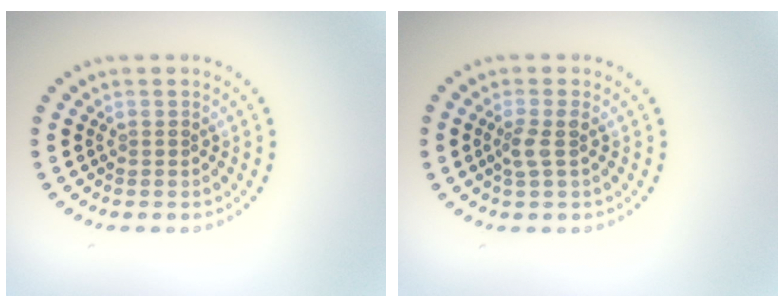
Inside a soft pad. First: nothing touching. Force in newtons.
{"total": 1.8, "press": 1.6, "slide": 0.8}